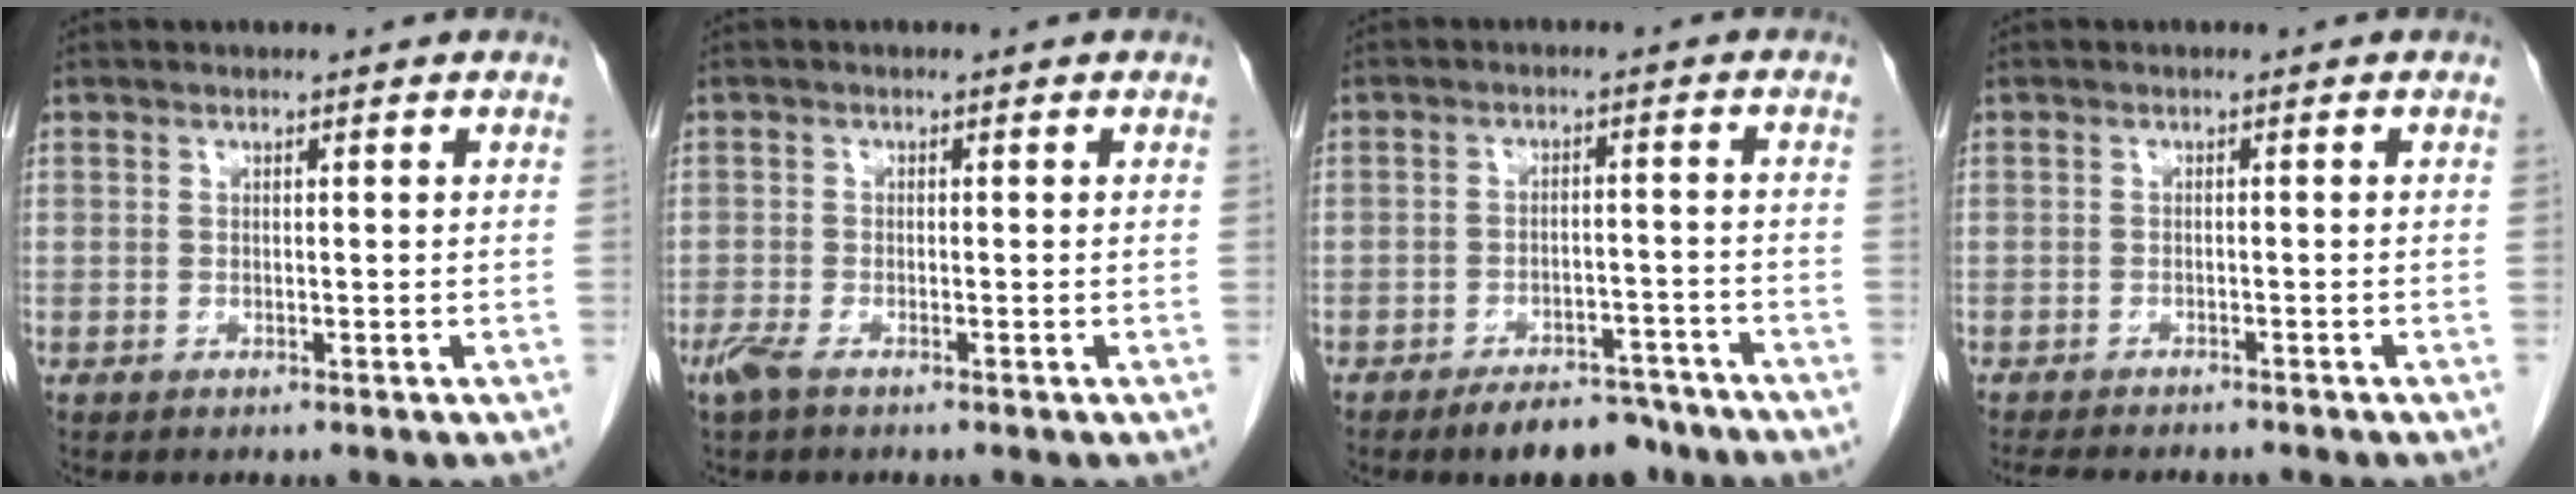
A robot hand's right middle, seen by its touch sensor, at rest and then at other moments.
{"total": 2.2, "force": [-1.6, 0.5, 1.5], "torque": [-0.038, -0.005, -0.032]}
{"total": 7.2, "force": [-5.8, 2.9, 3.0], "torque": [-0.036, 0.004, -0.087]}
{"total": 8.1, "force": [-7.2, 1.6, 3.4], "torque": [-0.047, -0.007, -0.099]}